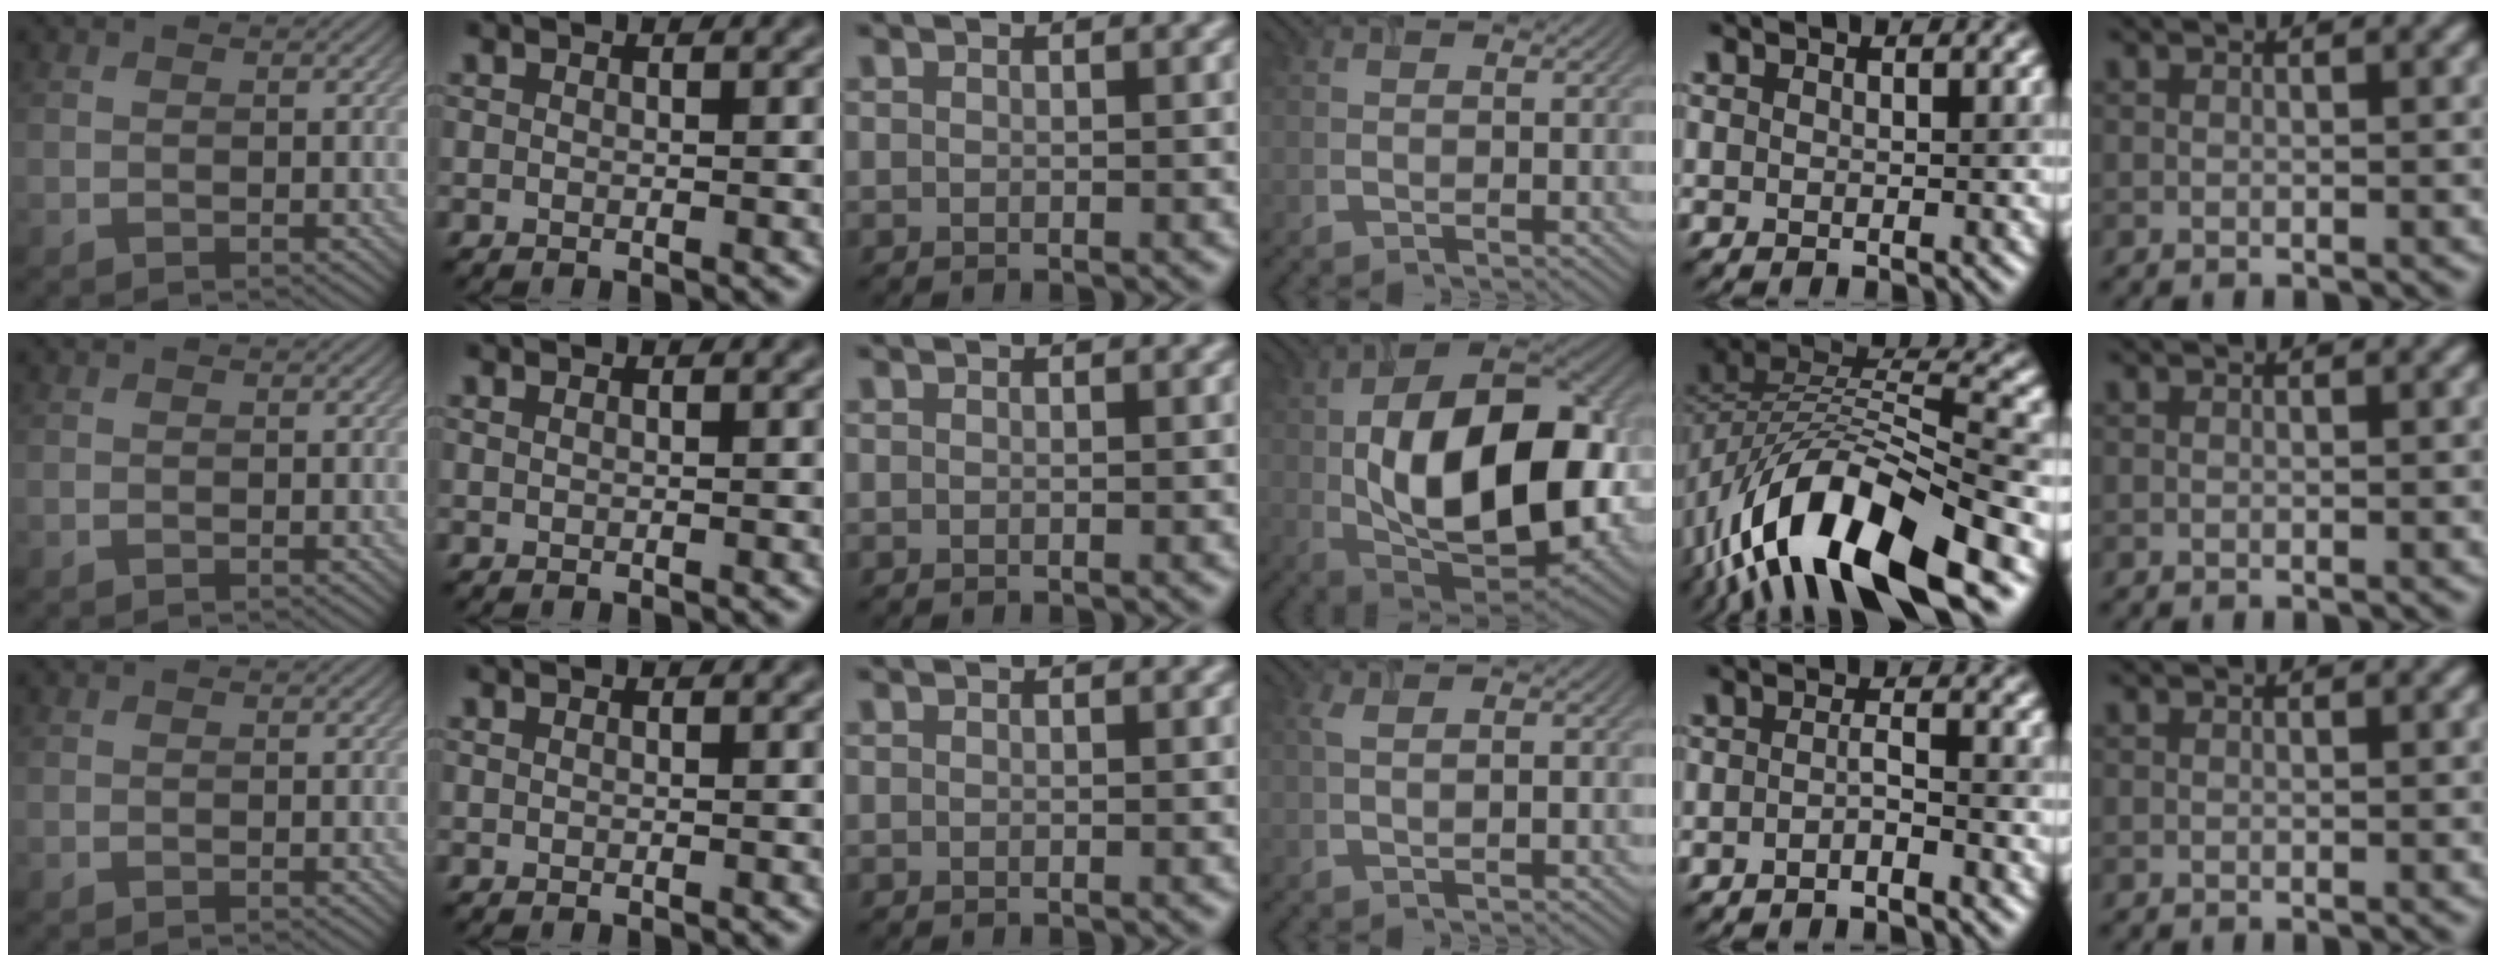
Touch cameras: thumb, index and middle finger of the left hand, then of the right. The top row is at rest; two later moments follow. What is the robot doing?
{"motion": "extract", "object": "airpods case & airpods"}